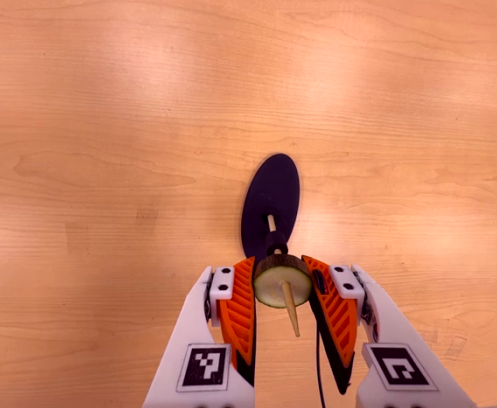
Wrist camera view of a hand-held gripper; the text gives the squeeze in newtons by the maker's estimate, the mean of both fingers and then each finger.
{"total": 11.2, "left": 10.8, "right": 11.7}